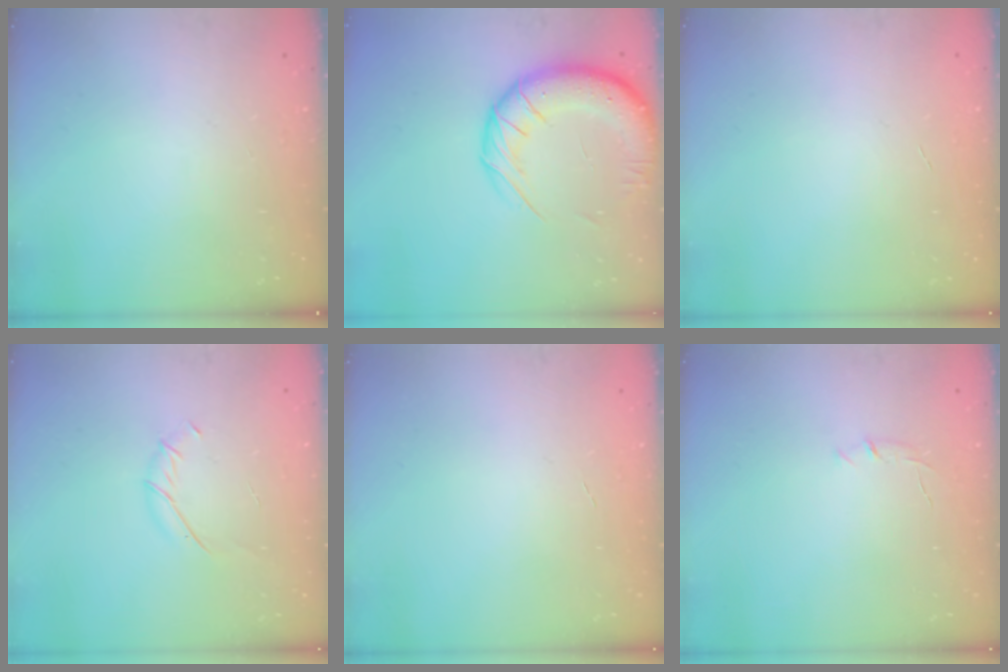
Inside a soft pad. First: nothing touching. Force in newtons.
{"total": 14.8, "press": 14.3, "slide": 3.9}
{"total": 0.0}
{"total": 5.9, "press": 5.7, "slide": 1.4}
{"total": 0.0}
{"total": 4.2, "press": 4.0, "slide": 1.3}